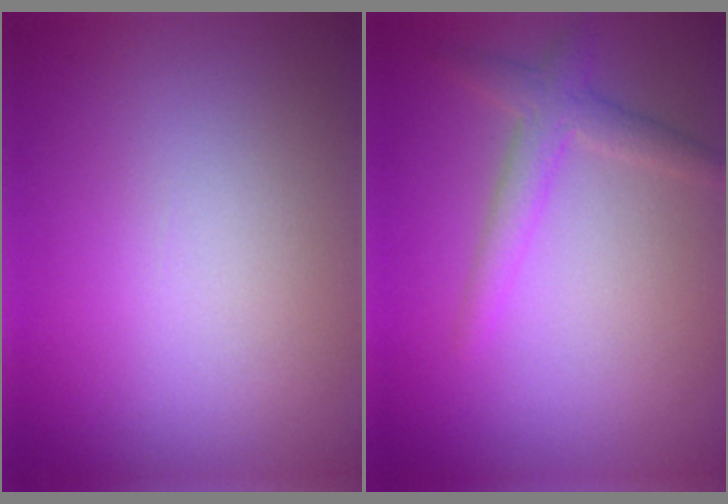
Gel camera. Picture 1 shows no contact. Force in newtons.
{"total": 2.4, "press": 2.4, "slide": 0.1}